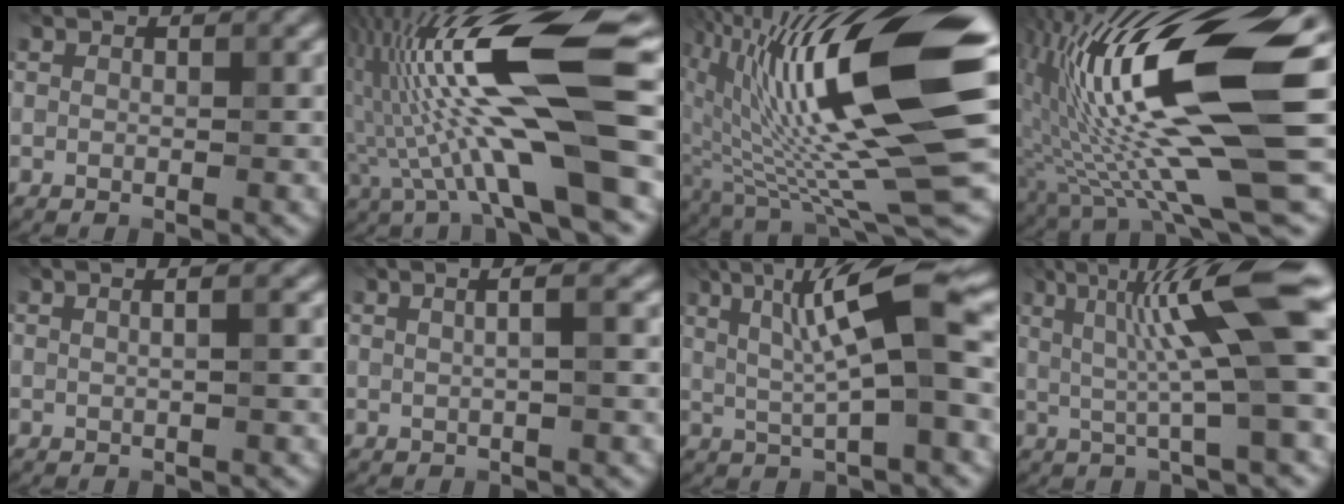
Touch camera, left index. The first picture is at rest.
{"total": 12.9, "force": [0.5, 2.2, 12.8], "torque": [-0.227, 0.018, 0.010]}
{"total": 17.0, "force": [2.4, 4.1, 16.3], "torque": [-0.266, 0.000, 0.040]}
{"total": 18.7, "force": [1.0, 4.6, 18.1], "torque": [-0.340, 0.012, 0.018]}
{"total": 3.0, "force": [1.1, 1.6, 2.3], "torque": [-0.006, 0.017, -0.018]}
{"total": 3.9, "force": [1.2, 1.9, 3.2], "torque": [-0.013, 0.028, -0.016]}
{"total": 8.5, "force": [1.9, 1.4, 8.2], "torque": [-0.132, 0.009, 0.030]}
{"total": 10.3, "force": [2.1, 1.1, 10.0], "torque": [-0.146, 0.009, 0.032]}